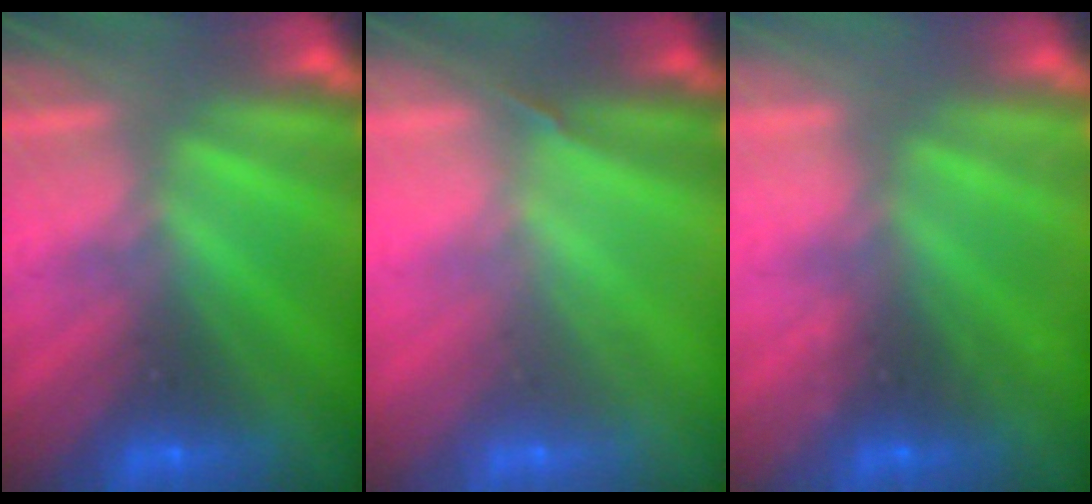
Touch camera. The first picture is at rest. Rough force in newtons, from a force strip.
{"total": 1.8}
{"total": 2.2}